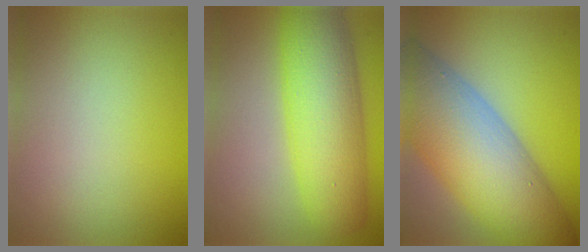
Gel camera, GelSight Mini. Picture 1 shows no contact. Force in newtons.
{"total": 8.9, "press": 8.9, "slide": 0.2}
{"total": 13.1, "press": 13.1, "slide": 0.6}